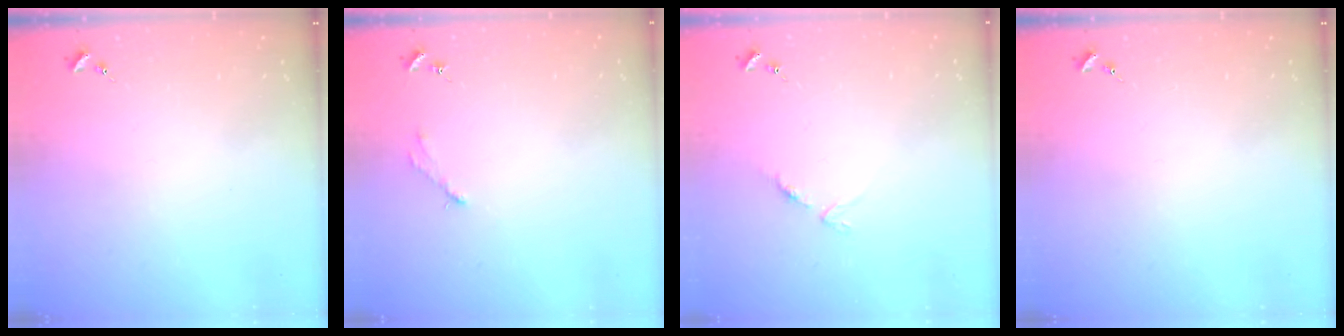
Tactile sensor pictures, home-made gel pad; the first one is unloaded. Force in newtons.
{"total": 2.8, "press": 2.8, "slide": 0.4}
{"total": 3.2, "press": 3.2, "slide": 0.4}
{"total": 0.0}